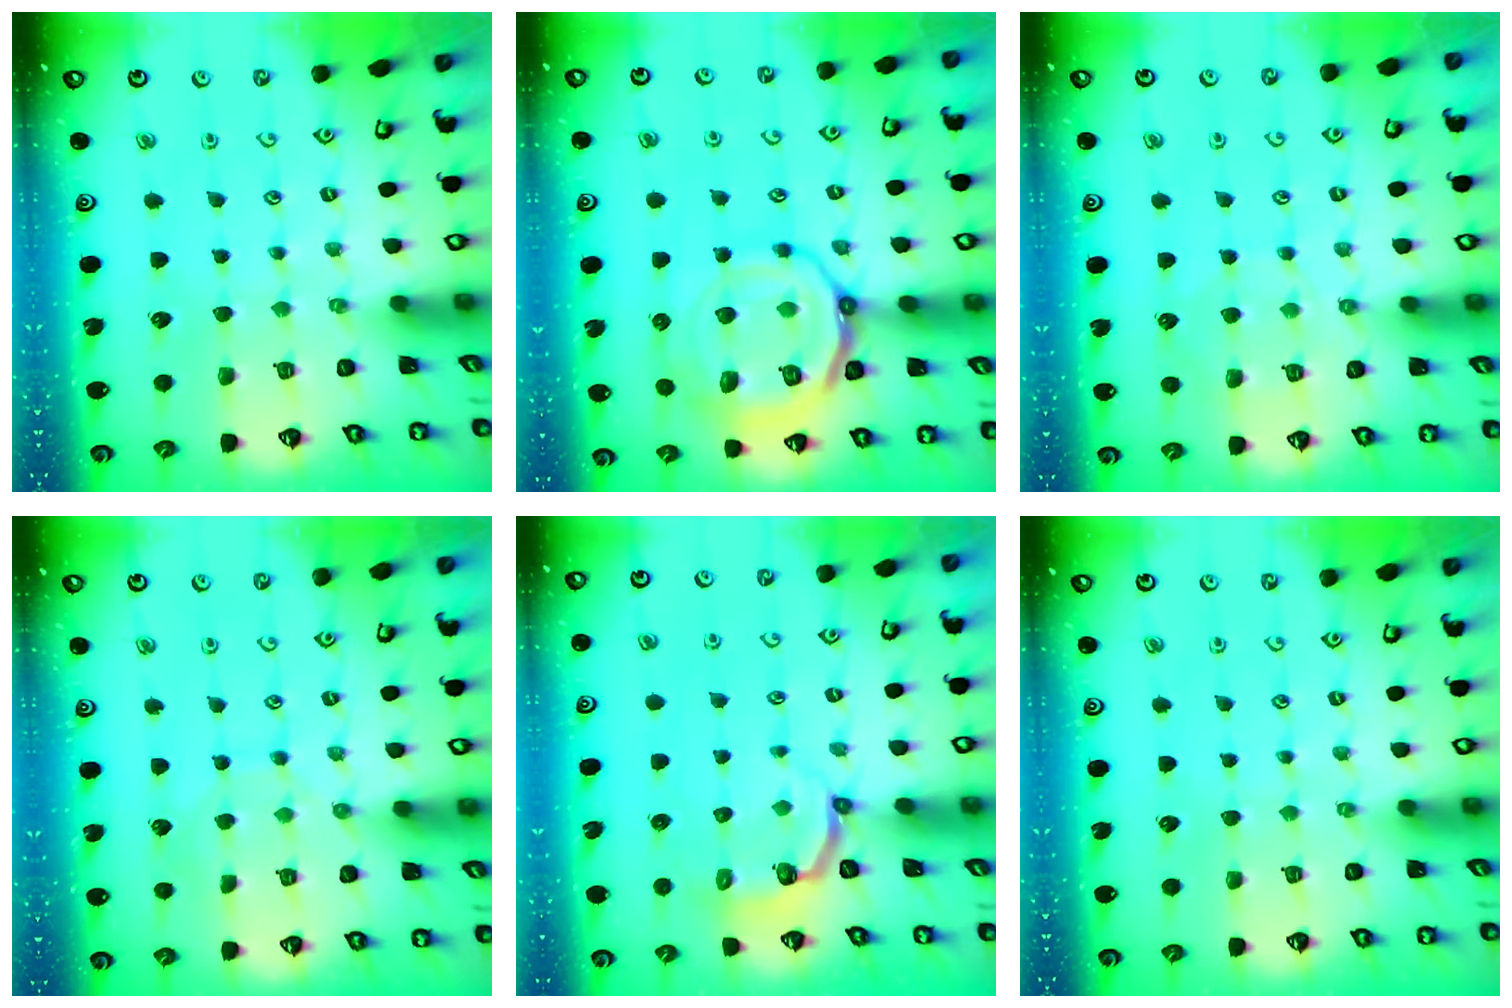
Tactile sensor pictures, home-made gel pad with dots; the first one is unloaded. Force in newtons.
{"total": 17.7, "press": 17.6, "slide": 1.8}
{"total": 5.2, "press": 5.1, "slide": 0.8}
{"total": 3.8, "press": 3.8, "slide": 0.3}
{"total": 3.6, "press": 2.6, "slide": 2.5}
{"total": 0.0}